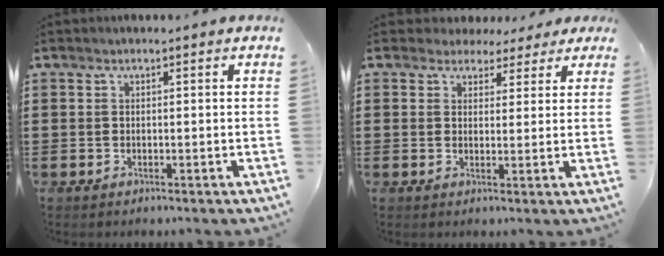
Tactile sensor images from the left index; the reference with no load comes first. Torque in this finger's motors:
{"motor_torque": [1.09, -1.05, 0.14, -0.01]}